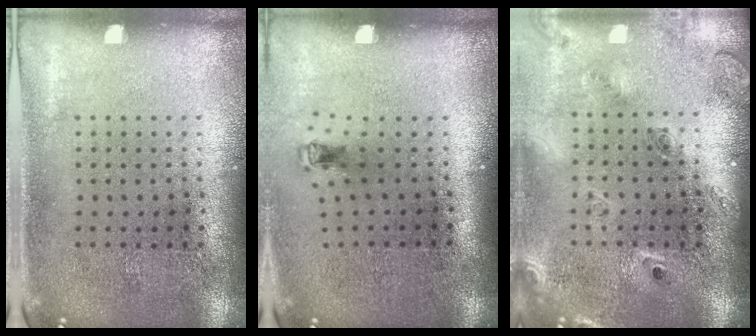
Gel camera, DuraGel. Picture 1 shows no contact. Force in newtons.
{"total": 0.6, "press": 0.3, "slide": 0.5}
{"total": 2.5, "press": 1.8, "slide": 1.6}